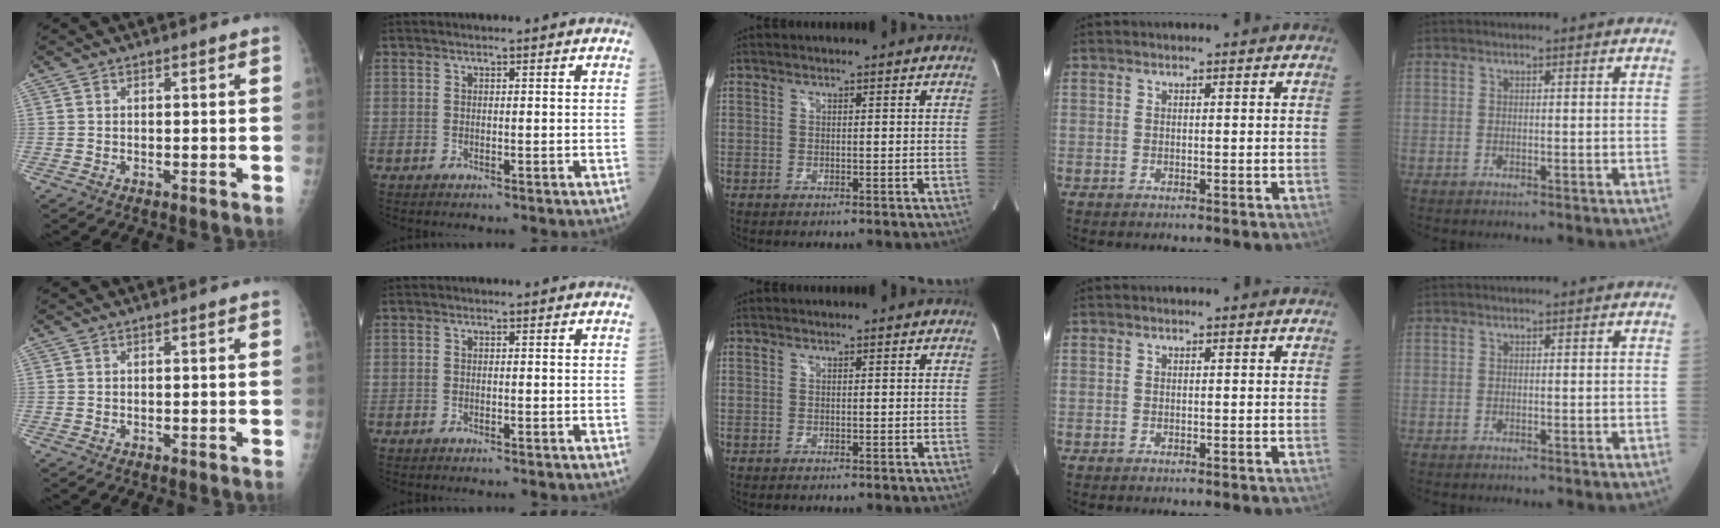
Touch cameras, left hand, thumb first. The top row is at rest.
{}